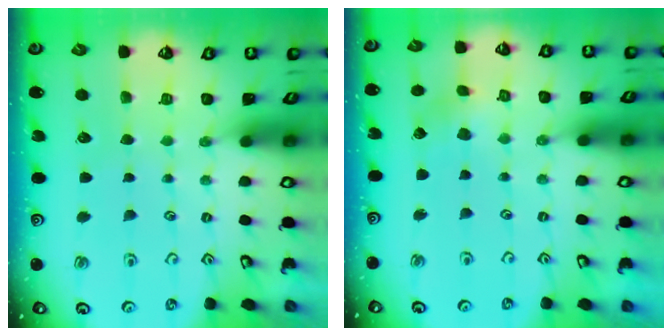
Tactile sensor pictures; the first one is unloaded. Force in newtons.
{"total": 2.7, "press": 2.6, "slide": 0.3}